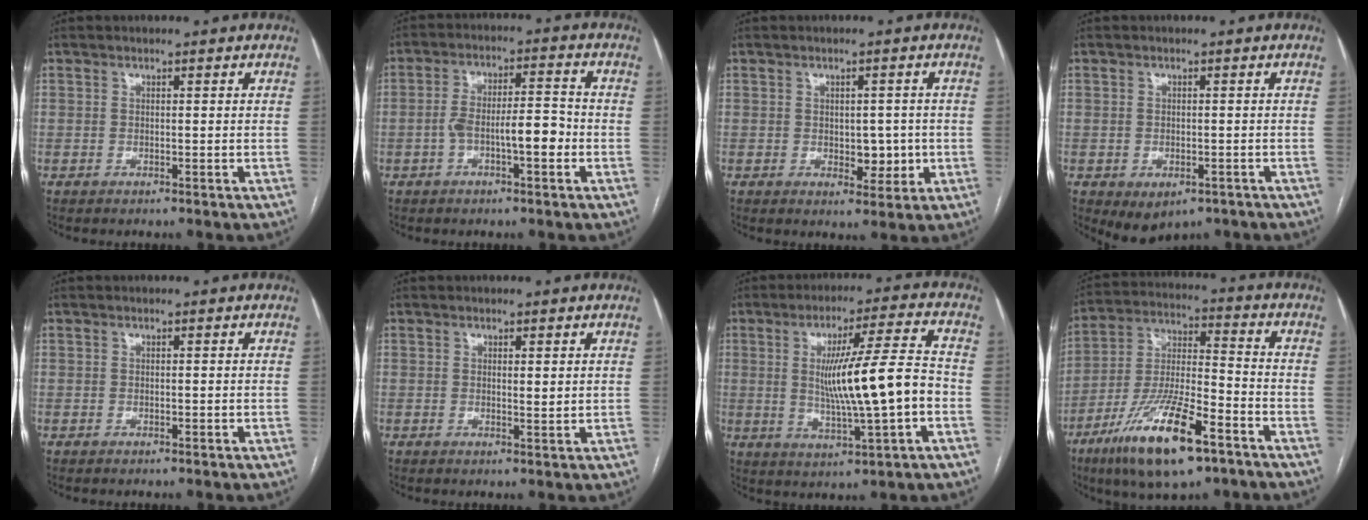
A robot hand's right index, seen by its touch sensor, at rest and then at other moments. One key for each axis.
{"total": 7.3, "fx": -2.2, "fy": 1.9, "fz": 6.7, "tx": -0.122, "ty": 0.023, "tz": -0.036}
{"total": 4.4, "fx": -0.4, "fy": 2.7, "fz": 3.4, "tx": -0.037, "ty": 0.003, "tz": 0.002}
{"total": 4.6, "fx": -2.7, "fy": 2.9, "fz": 2.4, "tx": -0.029, "ty": -0.004, "tz": -0.026}
{"total": 0.0}
{"total": 1.5, "fx": 0.5, "fy": 0.2, "fz": 1.4, "tx": -0.023, "ty": -0.004, "tz": 0.009}
{"total": 13.3, "fx": -1.0, "fy": 0.1, "fz": 13.3, "tx": -0.225, "ty": 0.001, "tz": -0.012}
{"total": 17.1, "fx": -10.0, "fy": 3.7, "fz": 13.3, "tx": -0.271, "ty": -0.026, "tz": -0.177}